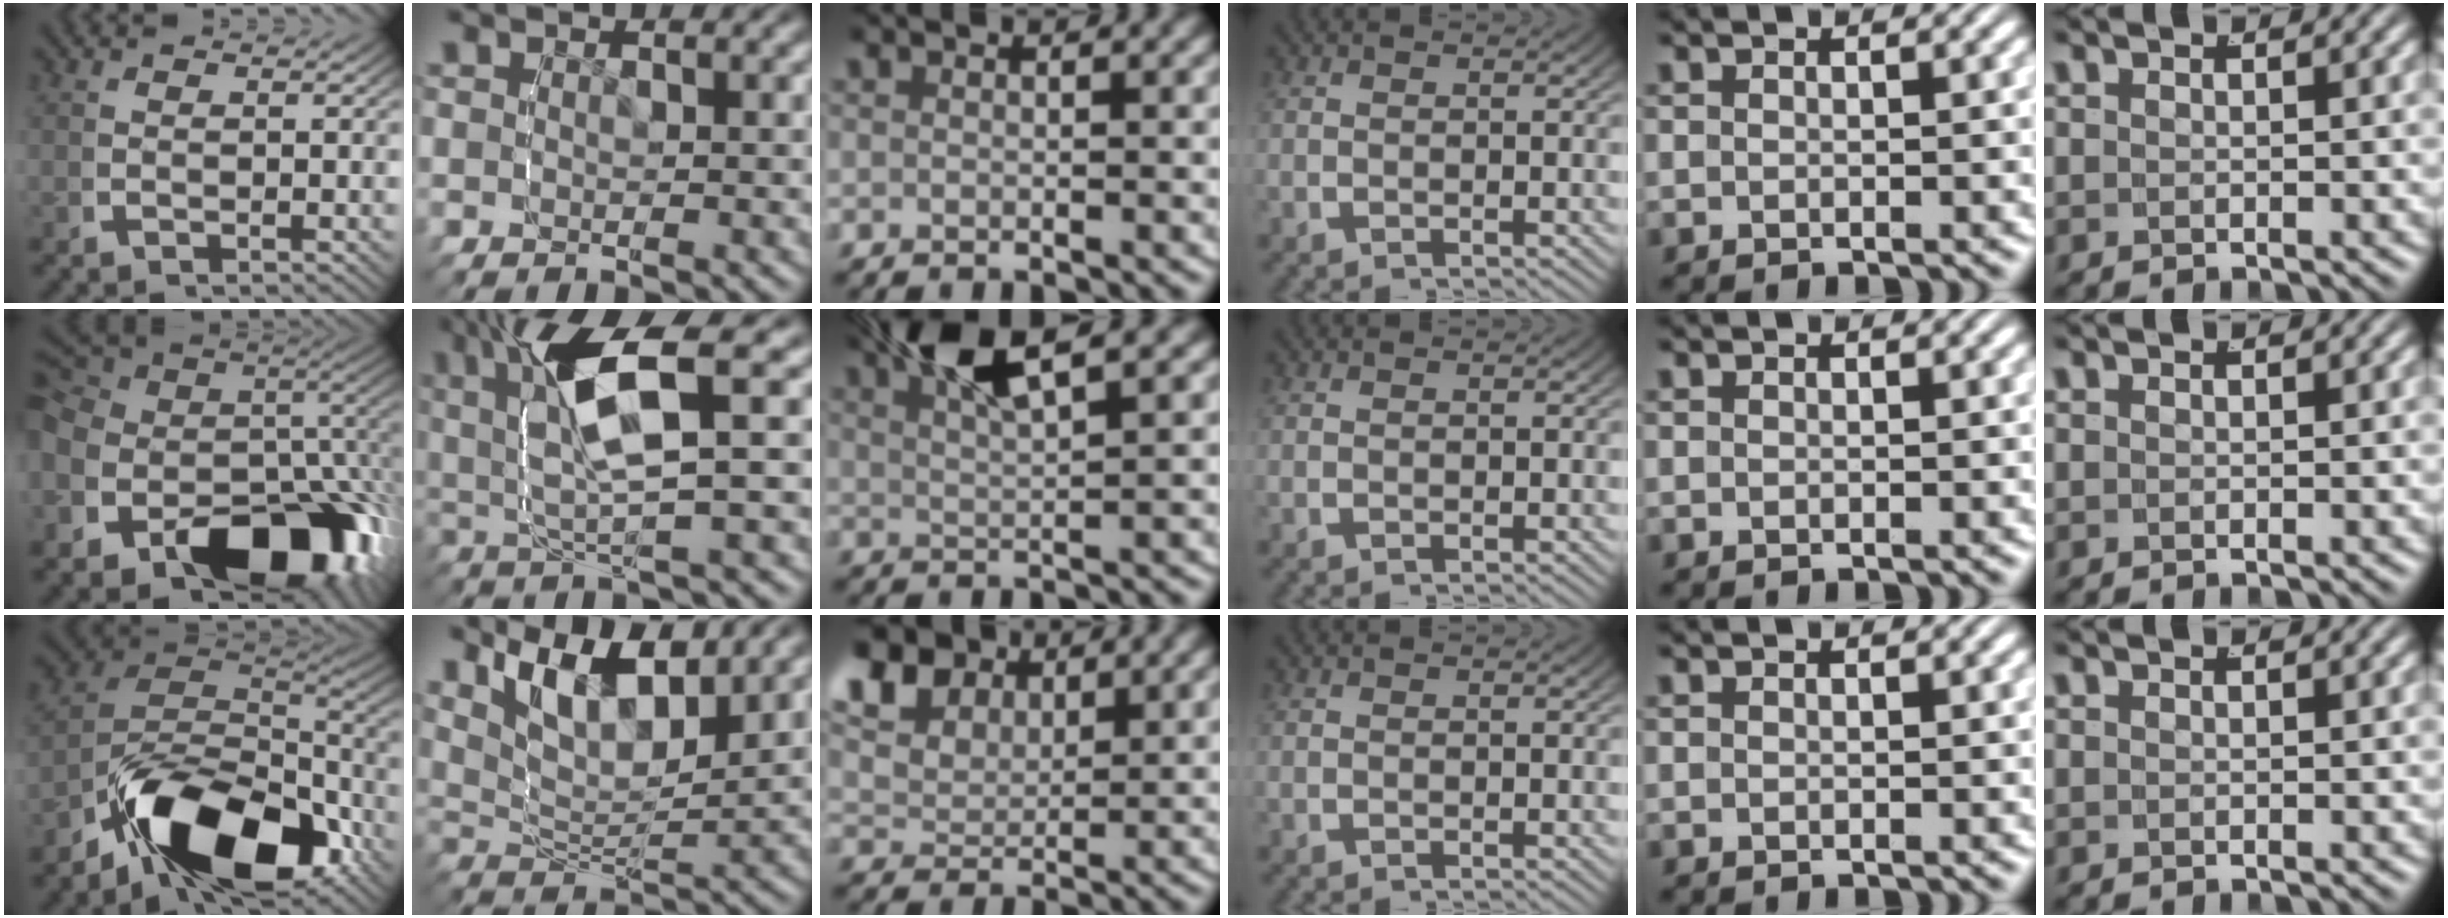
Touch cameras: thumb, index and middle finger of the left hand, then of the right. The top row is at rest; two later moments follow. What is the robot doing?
{"motion": "lift_and_place", "object": "glasses"}